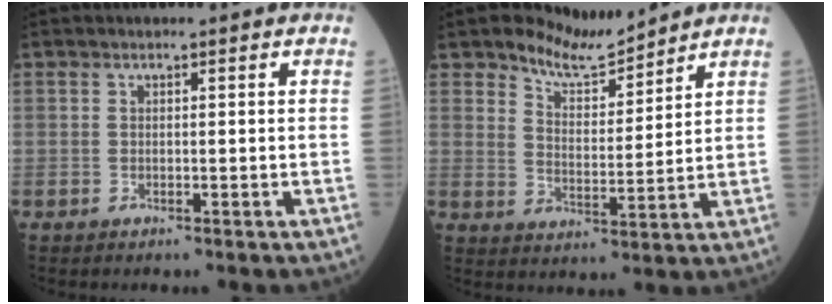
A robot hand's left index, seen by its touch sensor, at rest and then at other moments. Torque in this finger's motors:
{"motor_torque": [-0.08, -0.14, -0.70, -0.21]}